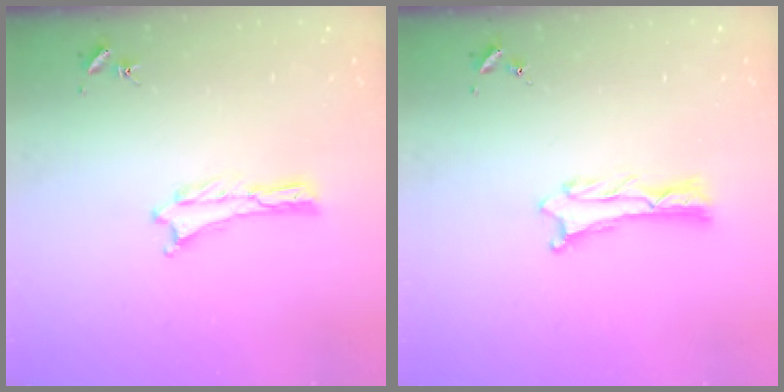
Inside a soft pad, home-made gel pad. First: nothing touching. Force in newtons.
{"total": 1.3, "press": 1.2, "slide": 0.1}